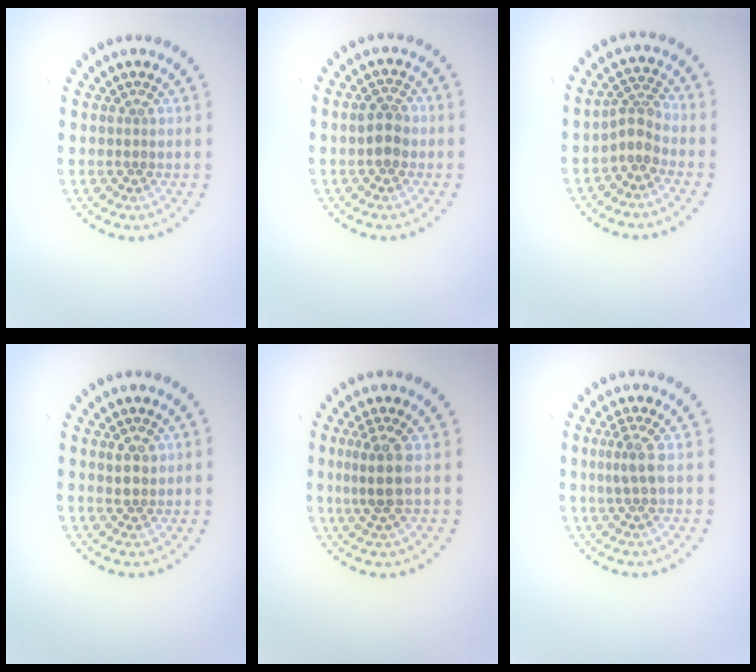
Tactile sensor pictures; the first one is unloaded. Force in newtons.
{"total": 2.3, "press": 2.3, "slide": 0.1}
{"total": 2.3, "press": 1.6, "slide": 1.7}
{"total": 1.5, "press": 1.4, "slide": 0.6}
{"total": 2.7, "press": 2.2, "slide": 1.7}
{"total": 1.7, "press": 1.4, "slide": 0.9}